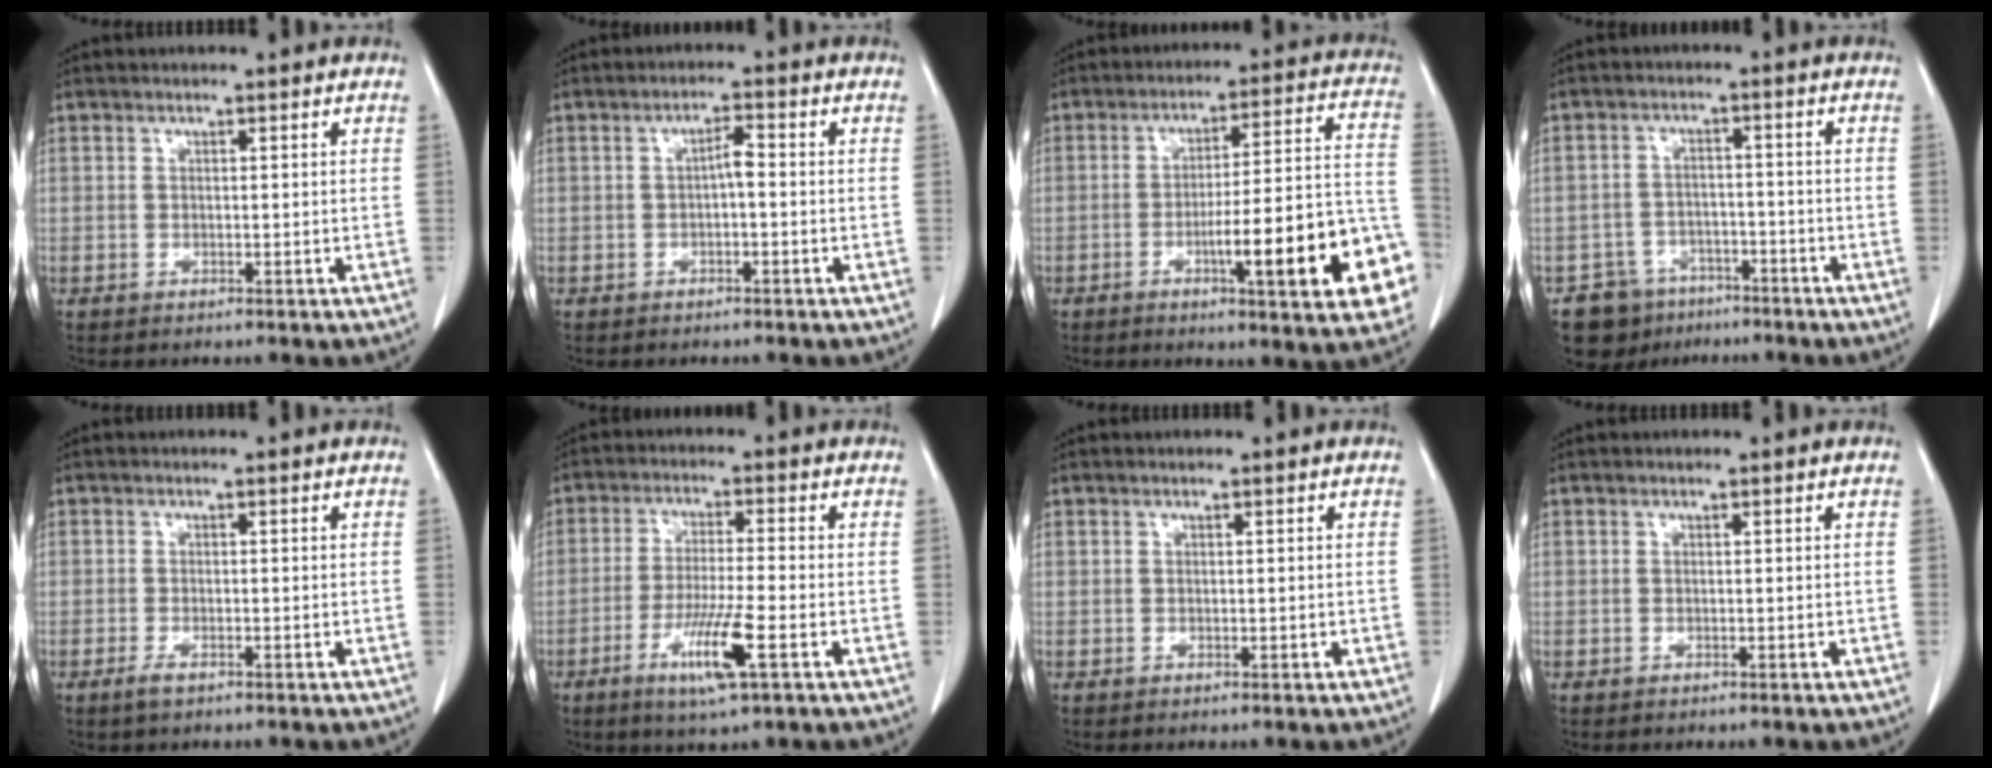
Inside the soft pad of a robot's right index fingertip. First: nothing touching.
{"total": 2.2, "force": [-0.3, 0.5, 2.1], "torque": [-0.035, 0.007, -0.006]}
{"total": 18.6, "force": [-6.6, 2.0, 17.2], "torque": [-0.168, 0.020, -0.082]}
{"total": 6.9, "force": [-4.8, 5.0, 0.3], "torque": [0.004, 0.016, -0.070]}
{"total": 1.5, "force": [-0.9, 0.3, 1.1], "torque": [-0.023, -0.003, -0.015]}
{"total": 8.4, "force": [-3.6, 0.0, 7.6], "torque": [-0.145, -0.020, -0.066]}
{"total": 0.0}
{"total": 0.0}